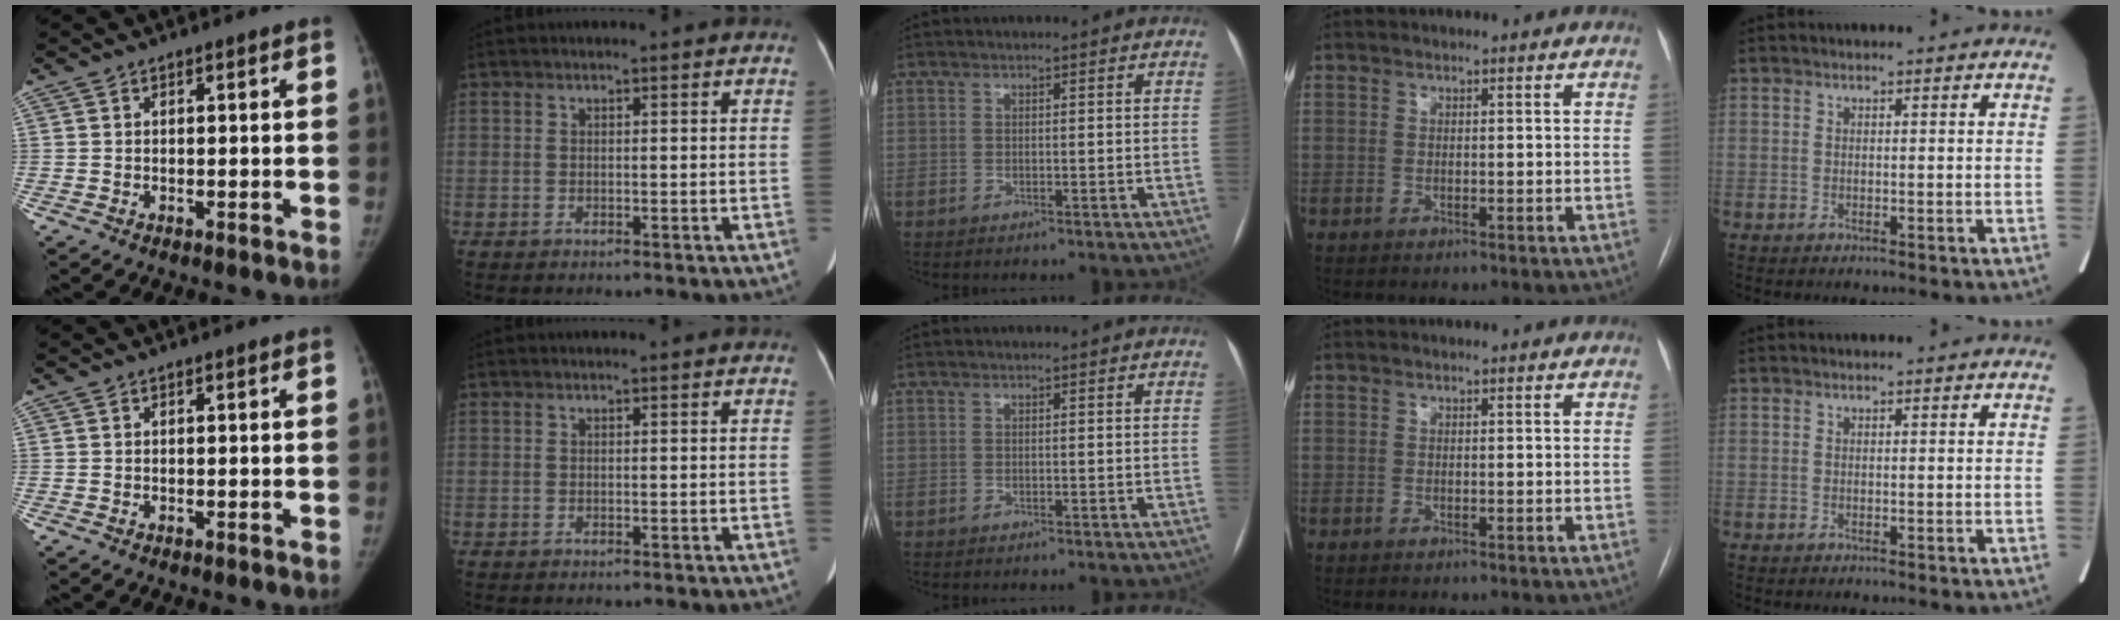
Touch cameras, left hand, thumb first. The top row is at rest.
{}